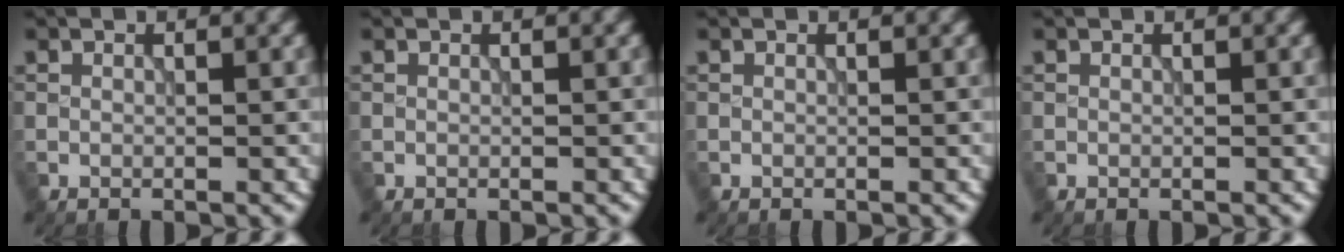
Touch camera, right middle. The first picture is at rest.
{"total": 0.0}
{"total": 0.0}
{"total": 0.0}